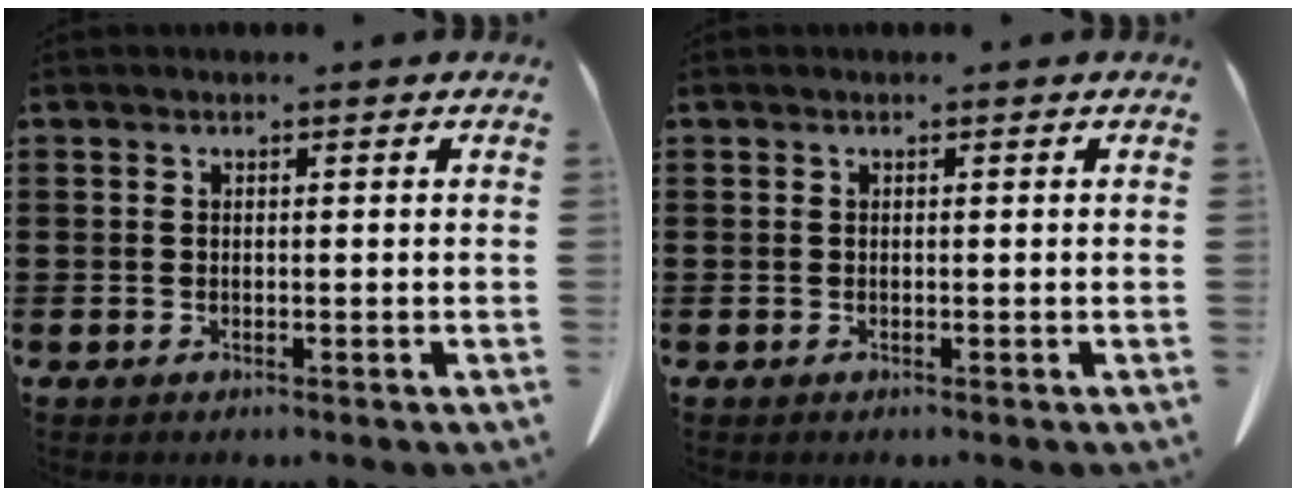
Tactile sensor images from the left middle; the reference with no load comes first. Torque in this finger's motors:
{"motor_torque": [0.00, 0.00, 0.00, 0.00]}